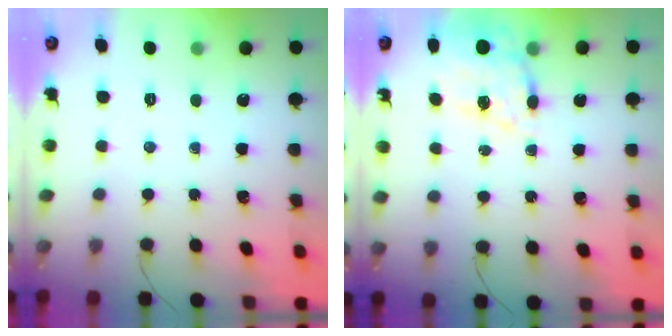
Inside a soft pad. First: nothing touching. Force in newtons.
{"total": 10.2, "press": 9.4, "slide": 4.1}